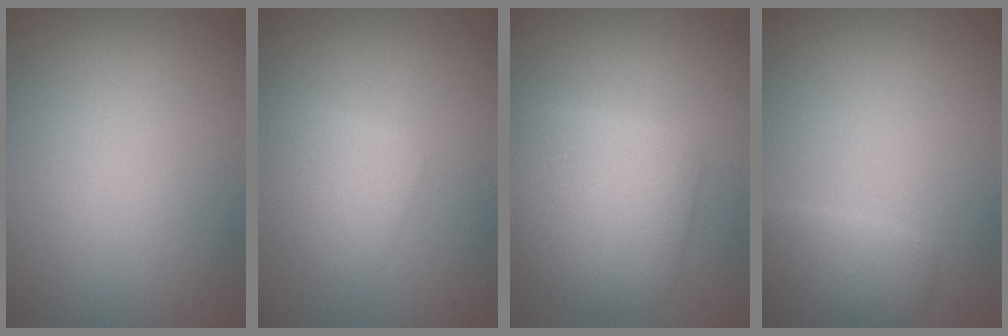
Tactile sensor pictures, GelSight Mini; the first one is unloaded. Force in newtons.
{"total": 2.1, "press": 2.1, "slide": 0.1}
{"total": 5.0, "press": 5.0, "slide": 0.2}
{"total": 2.4, "press": 2.4, "slide": 0.1}